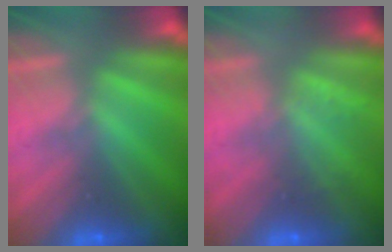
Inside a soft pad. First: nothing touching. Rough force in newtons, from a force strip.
{"total": 2.2}